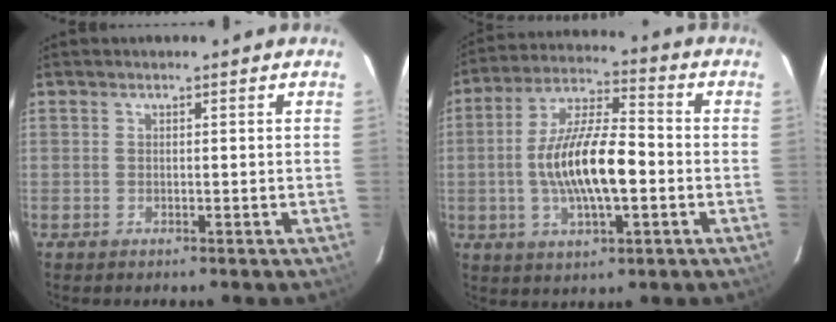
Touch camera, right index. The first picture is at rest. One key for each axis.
{"total": 14.7, "fx": -2.2, "fy": 4.8, "fz": 13.7, "tx": -0.262, "ty": 0.006, "tz": -0.039}